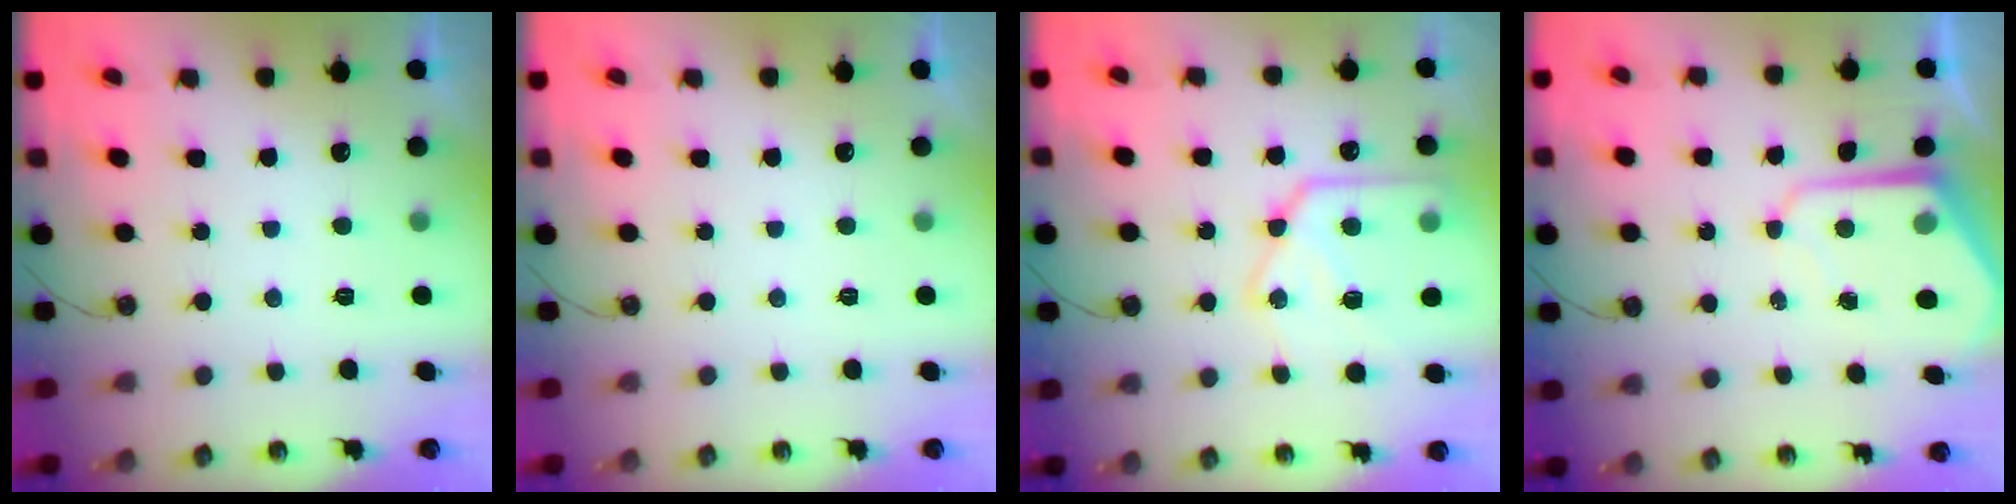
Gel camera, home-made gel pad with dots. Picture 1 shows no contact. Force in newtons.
{"total": 0.0}
{"total": 16.4, "press": 16.4, "slide": 1.6}
{"total": 8.0, "press": 8.0, "slide": 0.6}